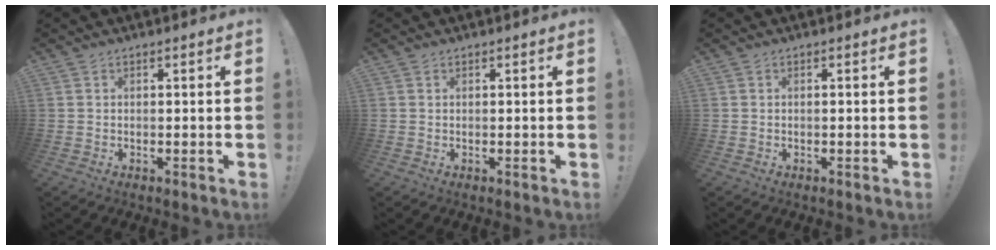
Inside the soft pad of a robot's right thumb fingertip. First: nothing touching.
{"total": 0.0}
{"total": 0.0}